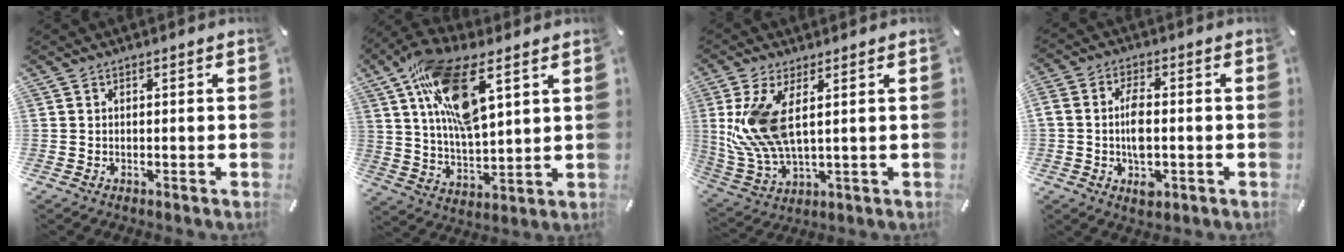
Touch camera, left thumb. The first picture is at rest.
{"total": 17.8, "force": [9.3, 7.0, 13.5], "torque": [-0.268, -0.031, 0.158]}
{"total": 12.6, "force": [3.3, 5.7, 10.7], "torque": [-0.246, -0.012, 0.061]}
{"total": 7.8, "force": [-1.1, 4.7, 6.2], "torque": [-0.102, 0.003, -0.020]}